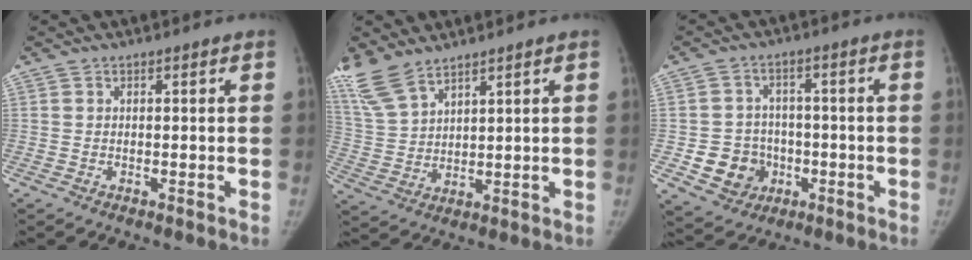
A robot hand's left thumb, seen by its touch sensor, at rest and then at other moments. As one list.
[{"total": 8.9, "force": [7.2, 3.1, 4.0], "torque": [-0.089, -0.022, 0.165]}, {"total": 9.4, "force": [-2.7, 8.3, 3.3], "torque": [-0.024, 0.019, -0.037]}]